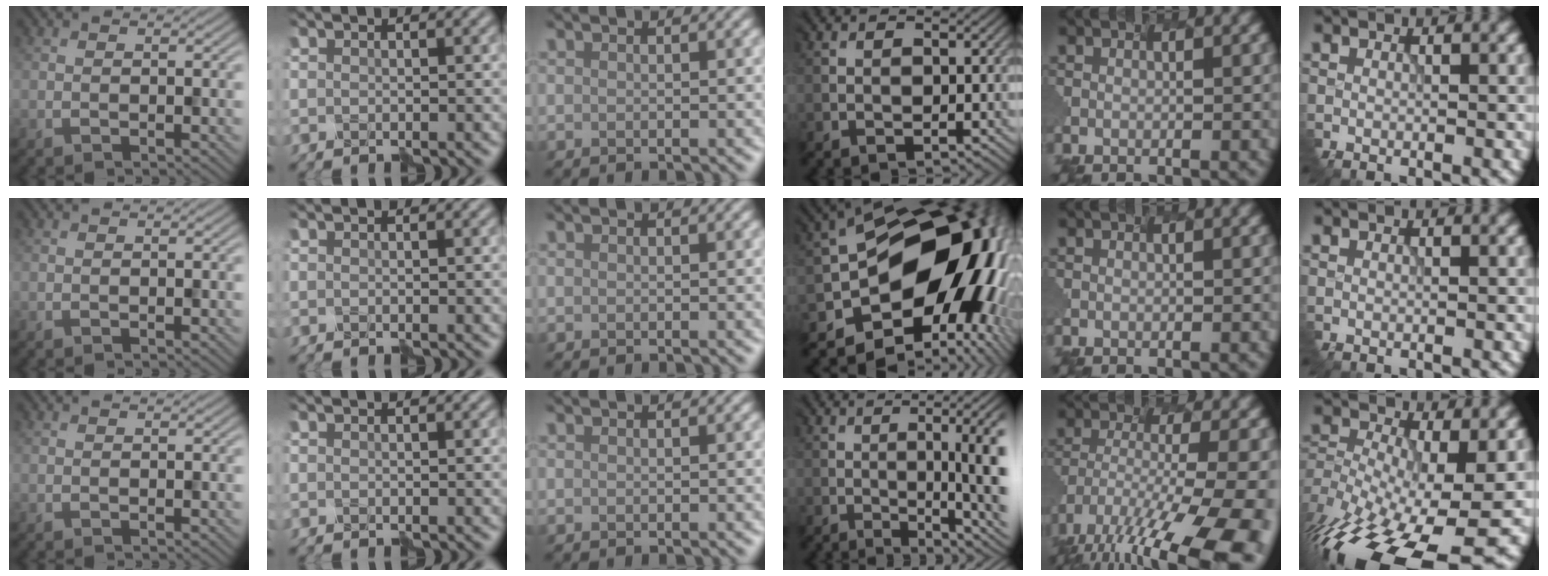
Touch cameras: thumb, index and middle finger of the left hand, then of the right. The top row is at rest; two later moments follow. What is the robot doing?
{"motion": "shake", "object": "plastic piggy bank"}